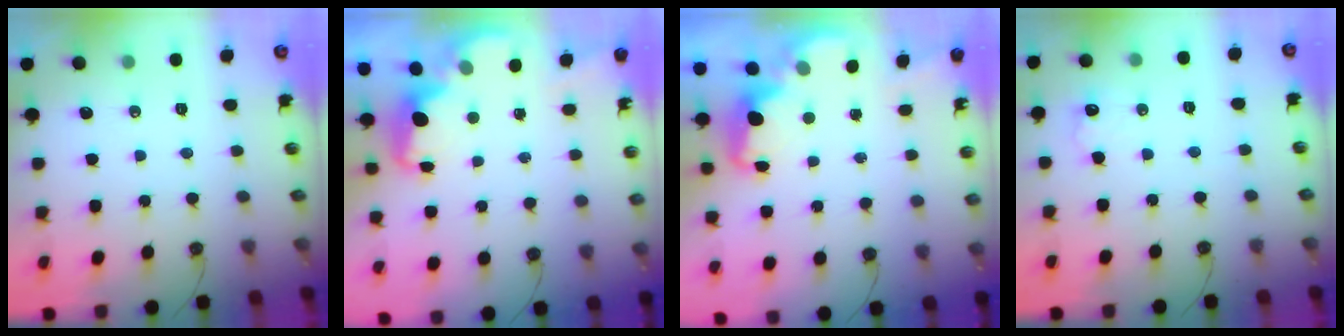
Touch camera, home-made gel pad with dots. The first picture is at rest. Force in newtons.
{"total": 2.2, "press": 2.1, "slide": 0.6}
{"total": 2.4, "press": 2.4, "slide": 0.5}
{"total": 7.1, "press": 7.1, "slide": 0.2}